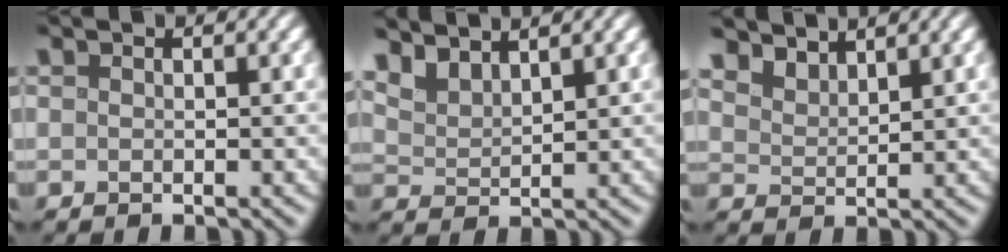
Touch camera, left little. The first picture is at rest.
{"total": 3.7, "force": [3.3, 1.0, 1.3], "torque": [-0.035, 0.001, 0.070]}
{"total": 3.7, "force": [3.4, 1.0, 0.9], "torque": [-0.027, -0.007, 0.070]}